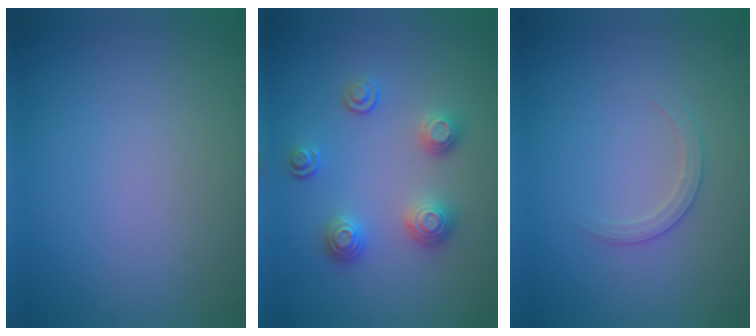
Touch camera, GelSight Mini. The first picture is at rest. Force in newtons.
{"total": 3.4, "press": 2.9, "slide": 1.8}
{"total": 1.6, "press": 1.6, "slide": 0.1}